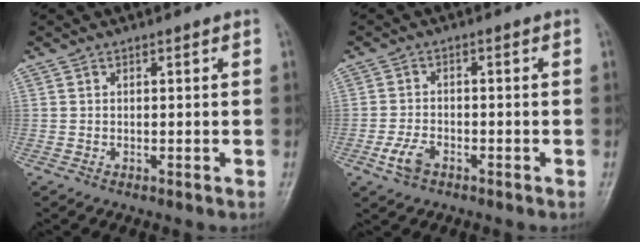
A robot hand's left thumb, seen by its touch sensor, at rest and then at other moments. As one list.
[{"total": 4.1, "force": [-2.2, 2.4, 2.5], "torque": [-0.053, 0.009, -0.042]}]